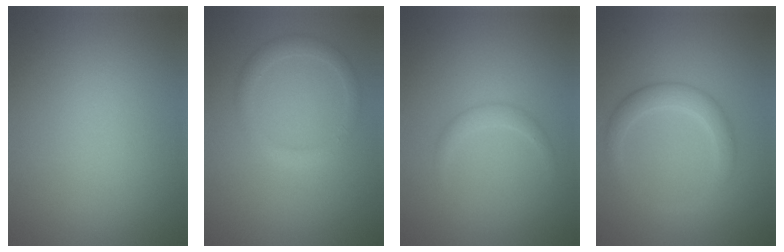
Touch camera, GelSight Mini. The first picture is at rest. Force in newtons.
{"total": 1.8, "press": 1.8, "slide": 0.2}
{"total": 1.2, "press": 1.1, "slide": 0.1}
{"total": 2.6, "press": 2.6, "slide": 0.1}